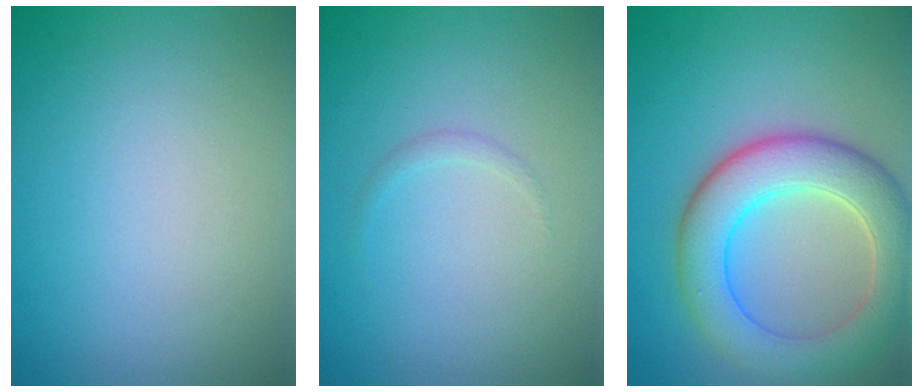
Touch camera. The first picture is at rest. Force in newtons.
{"total": 0.6, "press": 0.6, "slide": 0.1}
{"total": 7.4, "press": 7.4, "slide": 0.5}